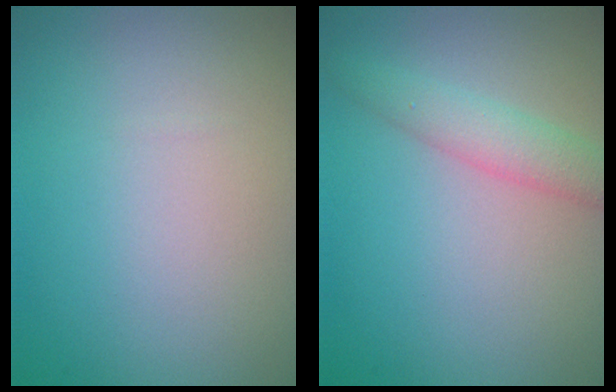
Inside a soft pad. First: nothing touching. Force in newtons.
{"total": 2.7, "press": 2.7, "slide": 0.2}